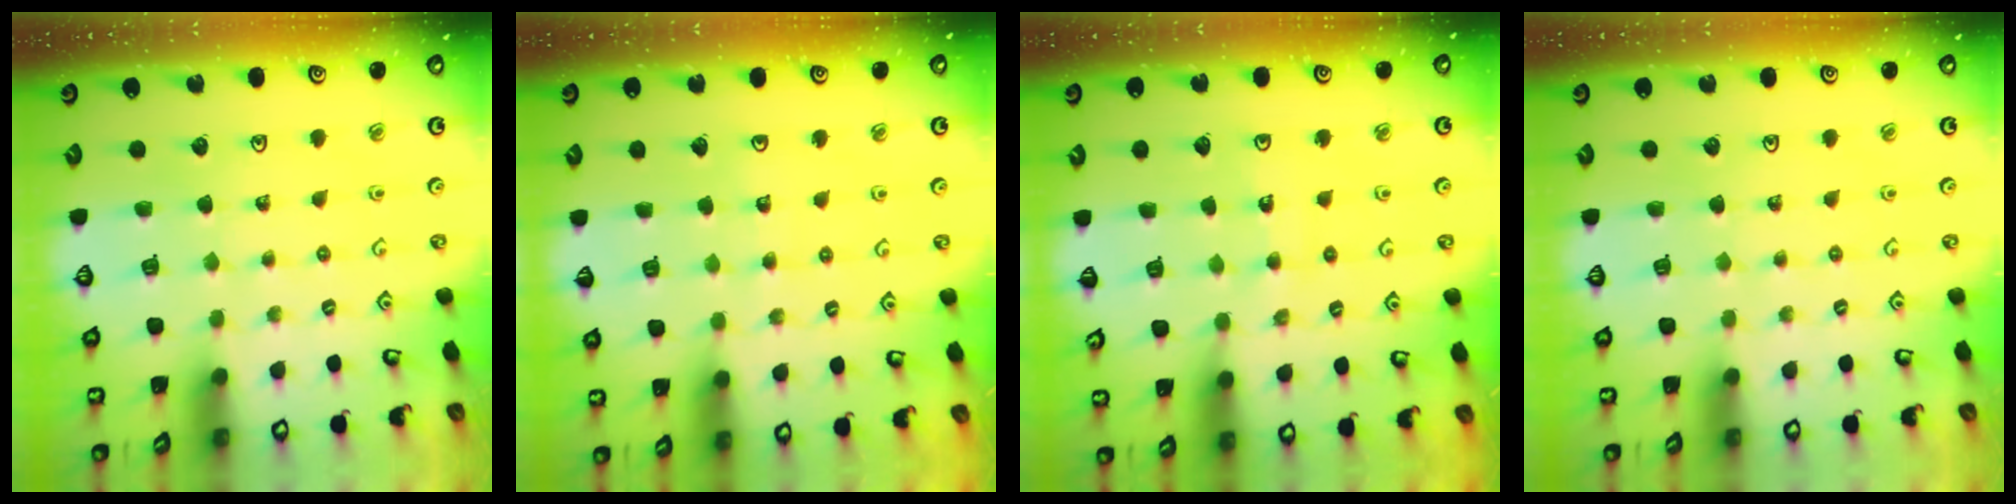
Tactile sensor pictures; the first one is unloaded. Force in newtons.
{"total": 3.7, "press": 3.7, "slide": 0.4}
{"total": 9.0, "press": 9.0, "slide": 1.0}
{"total": 0.0}